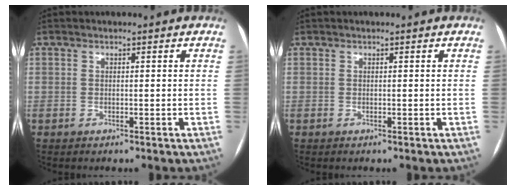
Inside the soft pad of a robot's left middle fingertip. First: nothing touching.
{"total": 0.0}